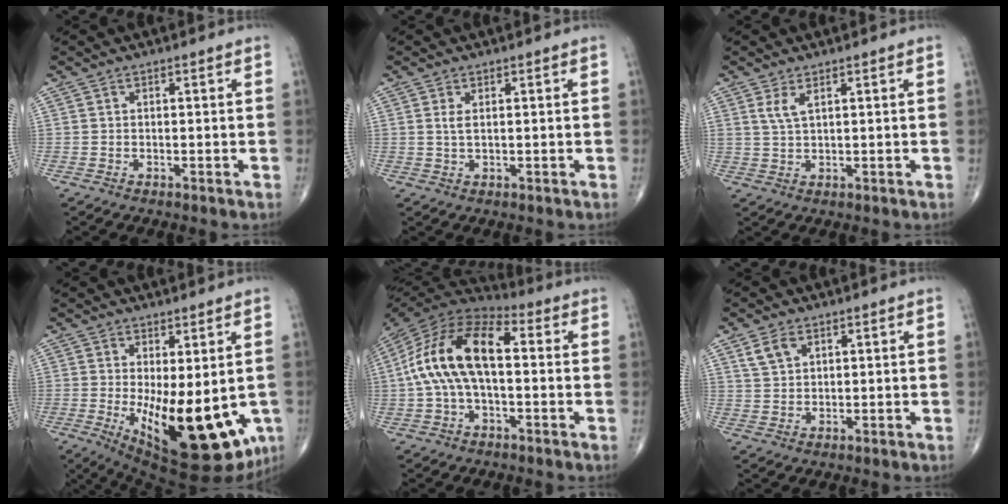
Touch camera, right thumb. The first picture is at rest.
{"total": 1.7, "force": [0.5, 0.6, 1.5], "torque": [-0.035, -0.001, 0.015]}
{"total": 2.8, "force": [1.5, 0.9, 2.2], "torque": [-0.050, -0.005, 0.036]}
{"total": 19.2, "force": [-3.8, 7.7, 17.2], "torque": [-0.225, -0.036, -0.030]}
{"total": 17.0, "force": [0.6, 8.7, 14.6], "torque": [-0.281, 0.043, -0.001]}
{"total": 3.9, "force": [2.1, 2.4, 2.3], "torque": [-0.039, -0.004, 0.047]}